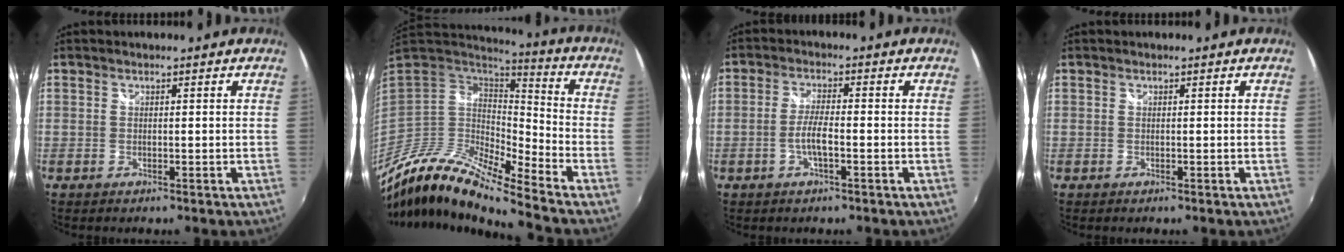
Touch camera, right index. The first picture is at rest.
{"total": 15.9, "force": [-13.1, 2.0, 8.8], "torque": [-0.153, -0.026, -0.264]}
{"total": 3.7, "force": [-1.4, 0.5, 3.4], "torque": [-0.075, 0.005, -0.026]}
{"total": 0.0}